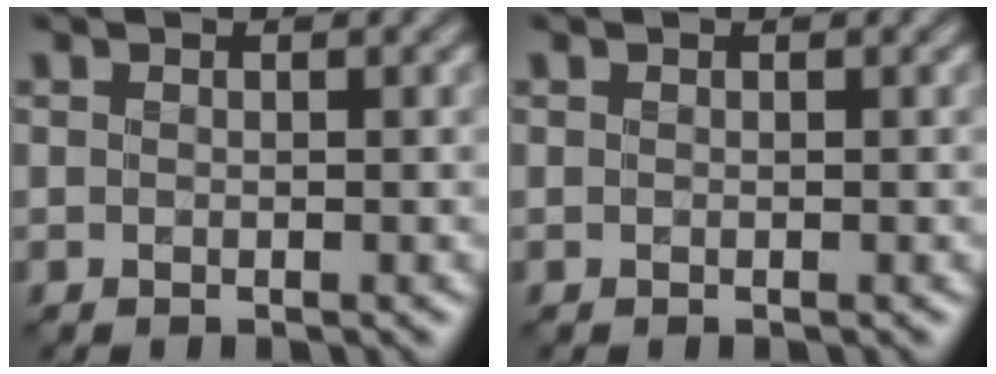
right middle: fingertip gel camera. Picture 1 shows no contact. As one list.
[{"total": 0.0}]